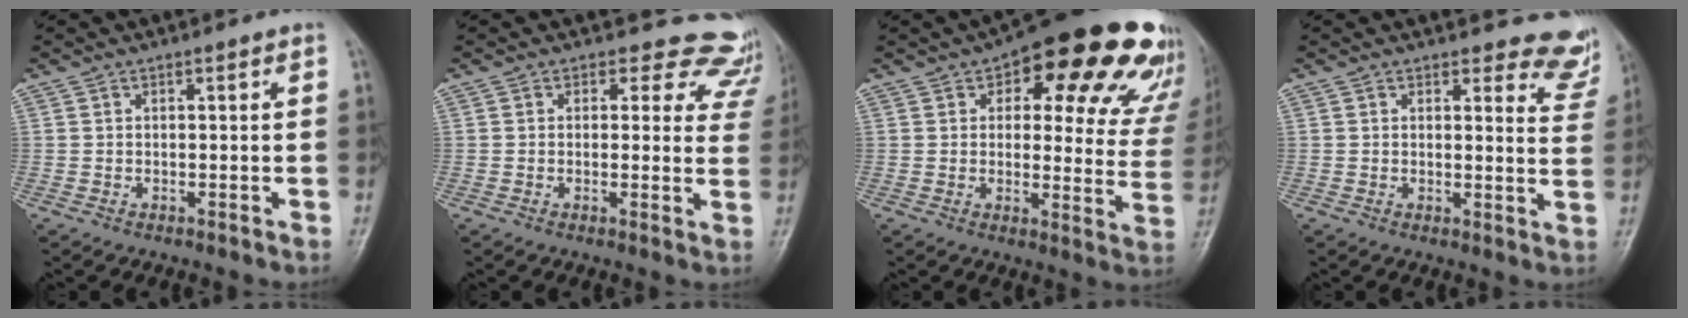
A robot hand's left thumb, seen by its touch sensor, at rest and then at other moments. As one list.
[{"total": 10.7, "force": [8.8, 5.7, 1.7], "torque": [0.042, -0.038, 0.060]}, {"total": 24.5, "force": [14.1, 10.3, 17.1], "torque": [-0.167, -0.032, 0.162]}, {"total": 8.4, "force": [8.0, 2.5, 0.2], "torque": [0.046, -0.072, 0.056]}]